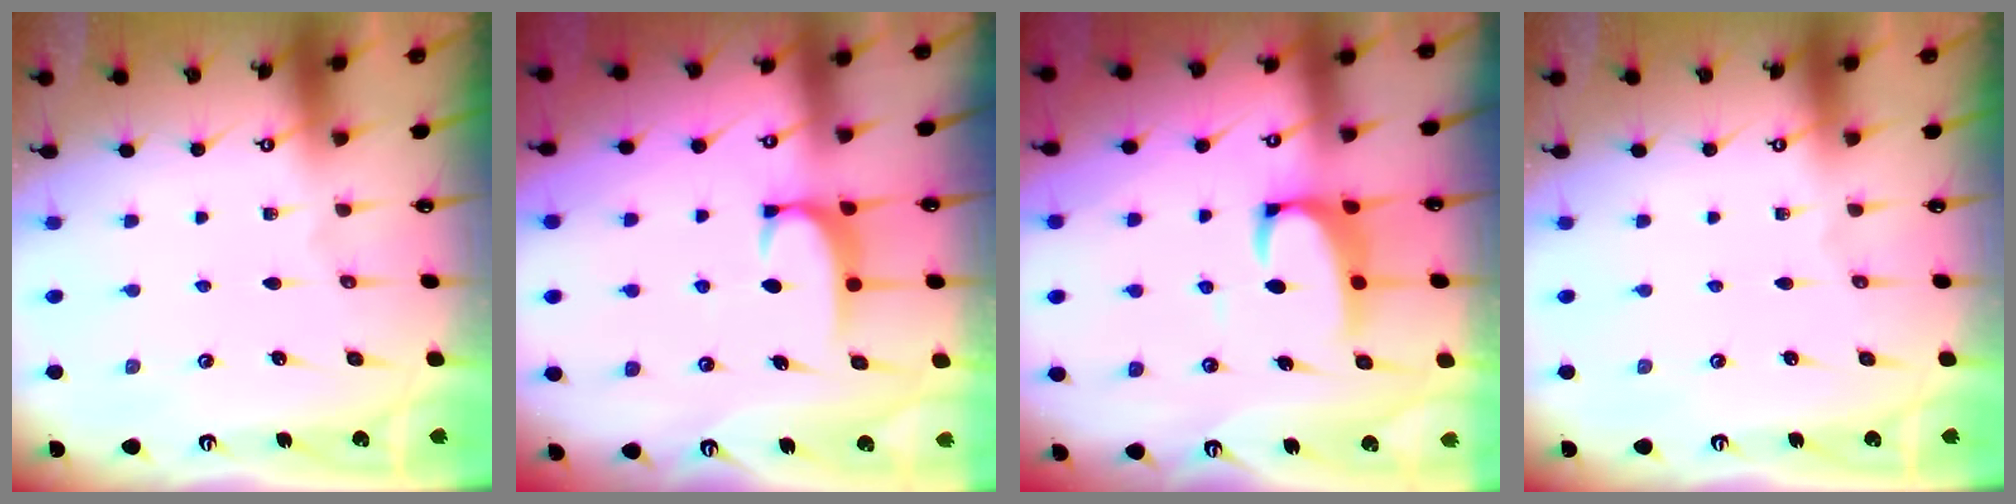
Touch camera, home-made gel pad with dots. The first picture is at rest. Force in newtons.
{"total": 1.6, "press": 1.6, "slide": 0.5}
{"total": 3.0, "press": 2.8, "slide": 1.0}
{"total": 0.0}